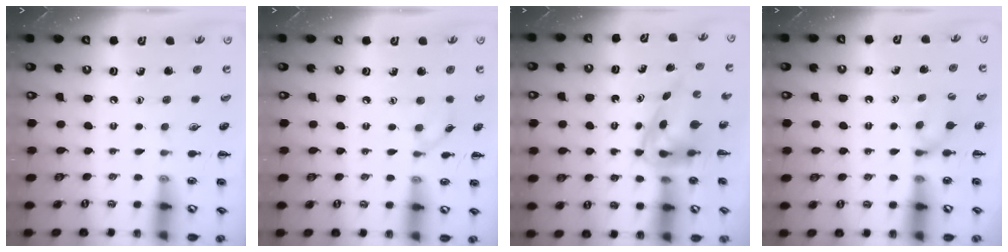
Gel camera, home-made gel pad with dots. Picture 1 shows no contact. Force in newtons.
{"total": 3.2, "press": 2.9, "slide": 1.3}
{"total": 4.0, "press": 3.9, "slide": 0.7}
{"total": 5.1, "press": 4.9, "slide": 1.6}